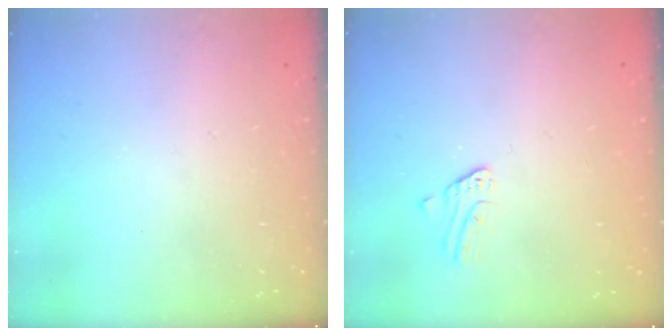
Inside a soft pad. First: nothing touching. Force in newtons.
{"total": 2.3, "press": 2.3, "slide": 0.2}